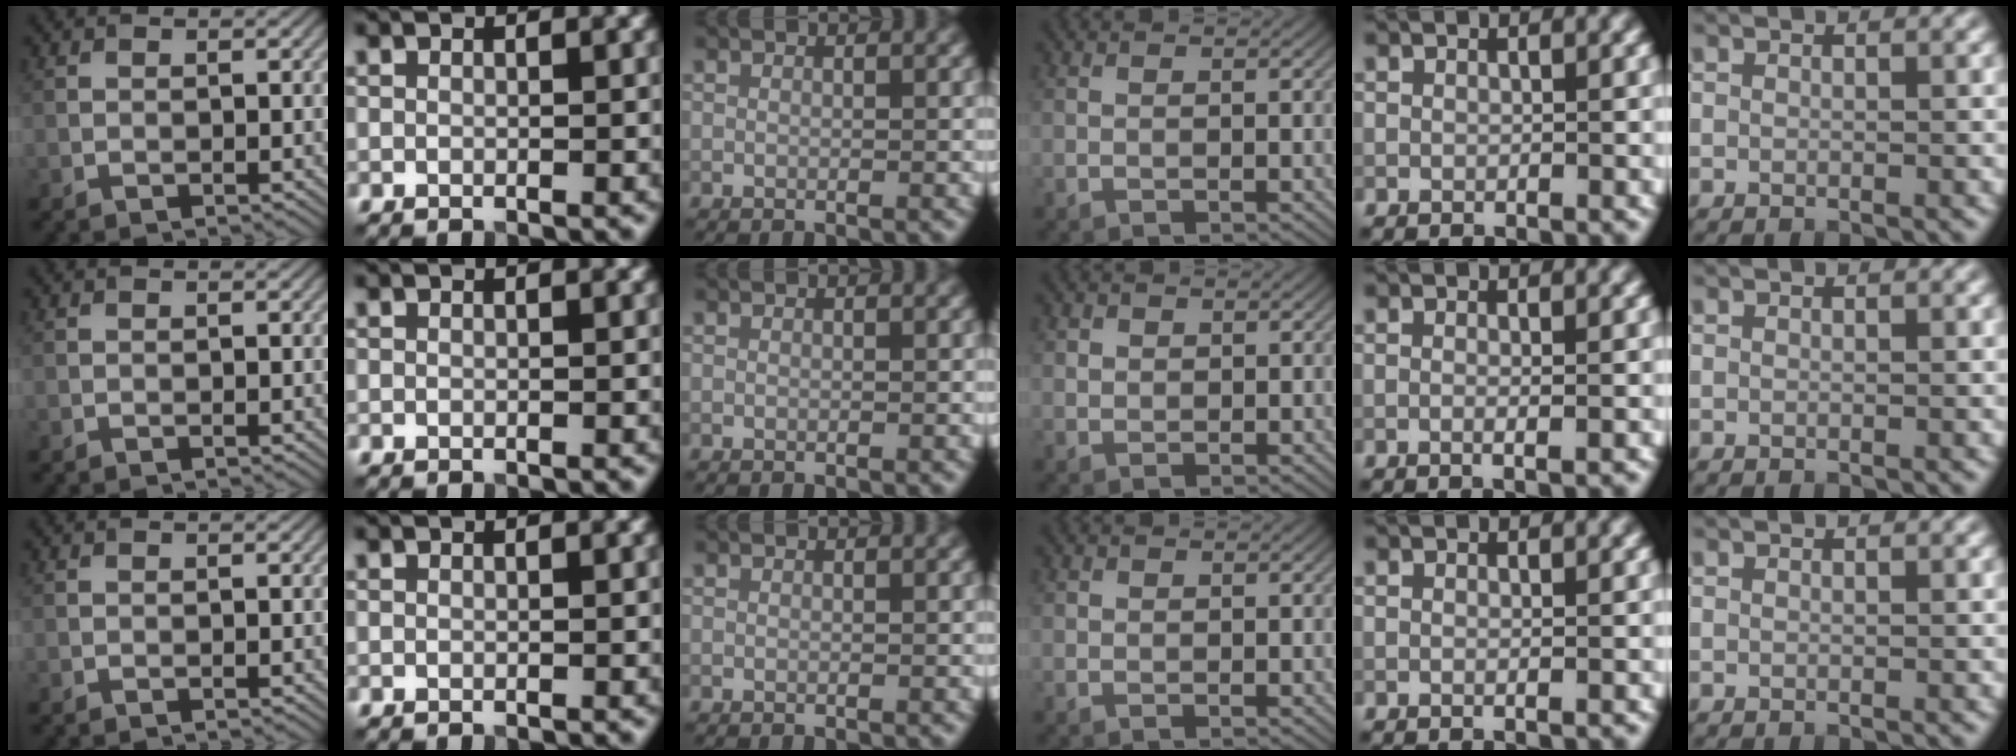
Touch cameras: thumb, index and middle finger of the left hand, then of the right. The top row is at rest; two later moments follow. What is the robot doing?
{"motion": "lift_and_place", "object": "coin"}